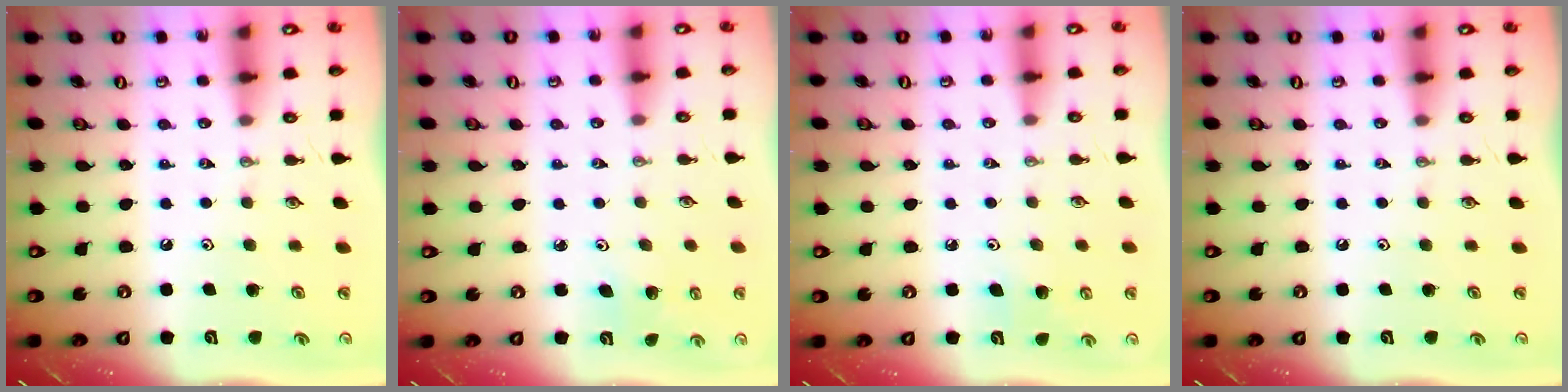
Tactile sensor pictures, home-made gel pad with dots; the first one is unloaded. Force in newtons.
{"total": 2.8, "press": 2.8, "slide": 0.3}
{"total": 4.9, "press": 4.7, "slide": 1.3}
{"total": 0.0}